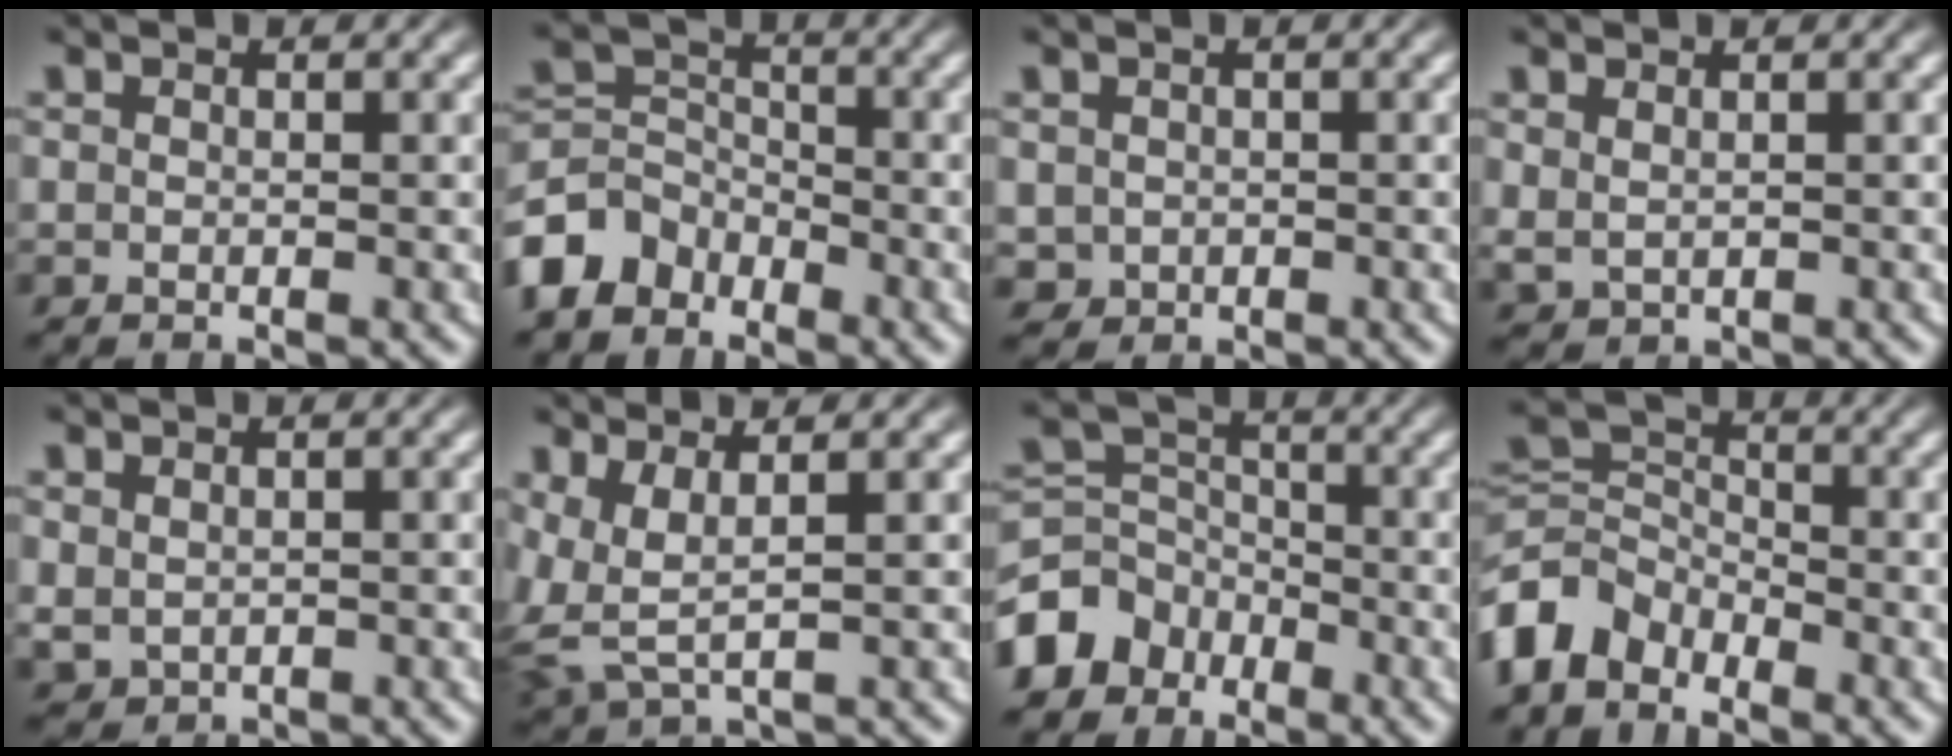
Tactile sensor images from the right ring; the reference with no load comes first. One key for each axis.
{"total": 6.4, "fx": -2.9, "fy": 5.3, "fz": 2.2, "tx": -0.051, "ty": -0.026, "tz": -0.045}
{"total": 4.2, "fx": -0.8, "fy": 3.9, "fz": 1.4, "tx": -0.047, "ty": -0.033, "tz": 0.005}
{"total": 1.2, "fx": 0.9, "fy": 0.7, "fz": 0.4, "tx": -0.008, "ty": -0.003, "tz": 0.029}
{"total": 2.0, "fx": 0.1, "fy": 1.8, "fz": 0.6, "tx": -0.017, "ty": -0.018, "tz": 0.021}
{"total": 5.5, "fx": 0.5, "fy": 4.5, "fz": 3.2, "tx": -0.105, "ty": -0.022, "tz": 0.020}
{"total": 6.9, "fx": -2.7, "fy": 5.9, "fz": 2.5, "tx": -0.045, "ty": -0.029, "tz": -0.043}
{"total": 7.4, "fx": -2.1, "fy": 6.2, "fz": 3.4, "tx": -0.075, "ty": -0.026, "tz": -0.037}